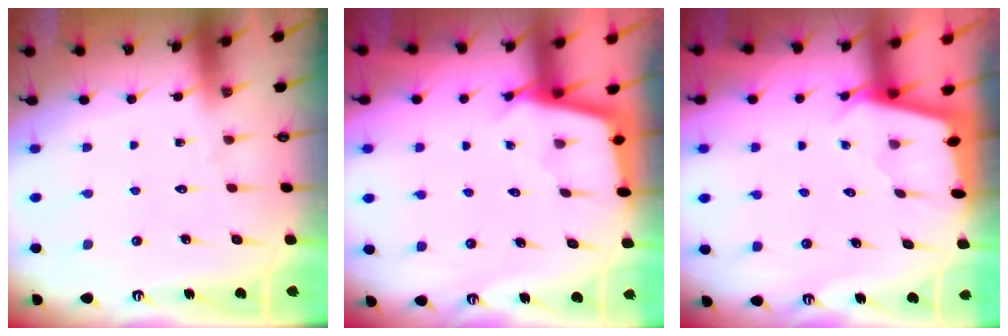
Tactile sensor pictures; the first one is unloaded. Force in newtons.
{"total": 2.5, "press": 2.5, "slide": 0.2}
{"total": 1.8, "press": 1.8, "slide": 0.2}